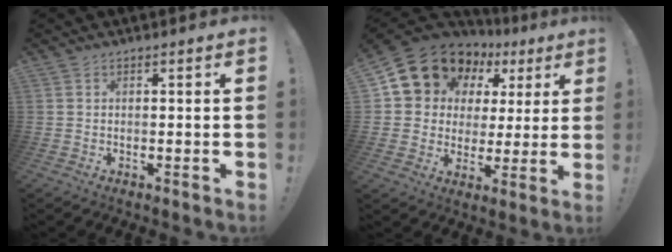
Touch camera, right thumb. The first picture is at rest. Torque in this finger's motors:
{"motor_torque": [-0.13, 1.48, 0.61, 0.25, 0.29]}